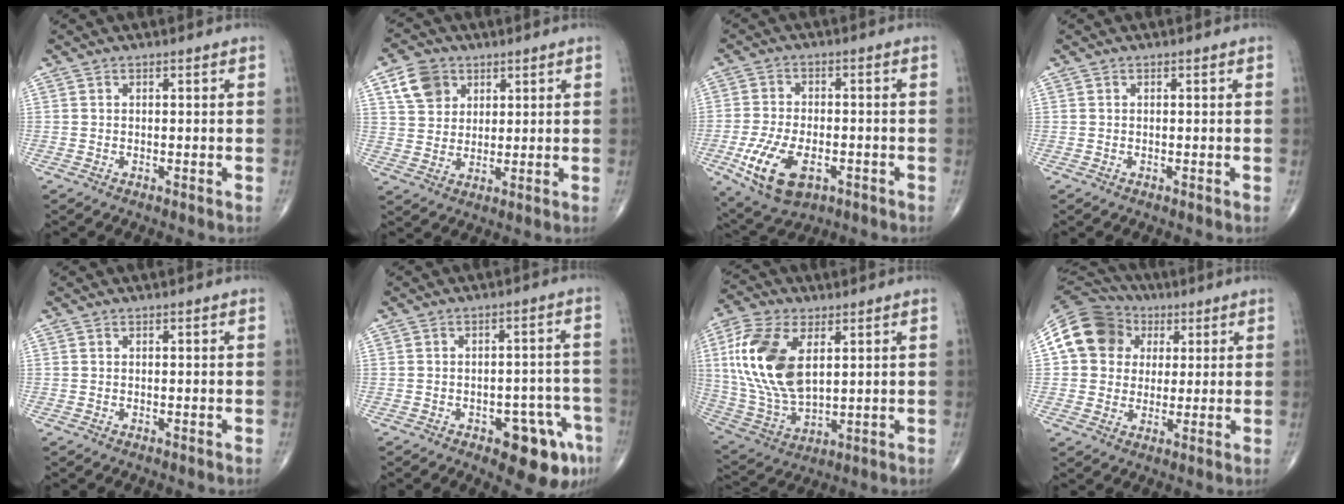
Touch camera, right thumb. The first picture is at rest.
{"total": 7.6, "force": [3.5, 6.0, 3.0], "torque": [-0.032, -0.008, 0.066]}
{"total": 12.1, "force": [-4.5, 6.7, 9.0], "torque": [-0.170, 0.006, -0.070]}
{"total": 0.0}
{"total": 0.0}
{"total": 10.5, "force": [-5.2, 4.5, 8.0], "torque": [-0.067, 0.032, -0.058]}
{"total": 18.1, "force": [4.6, 9.9, 14.4], "torque": [-0.297, -0.014, 0.091]}
{"total": 13.7, "force": [3.5, 11.9, 5.7], "torque": [-0.088, 0.017, 0.056]}